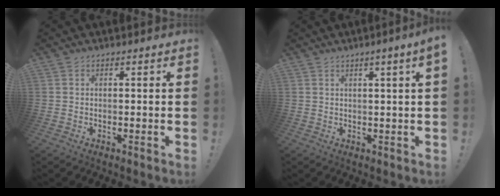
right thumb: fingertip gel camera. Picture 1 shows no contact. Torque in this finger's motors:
{"motor_torque": [-0.02, 0.02, 0.18, 0.06, 0.01]}